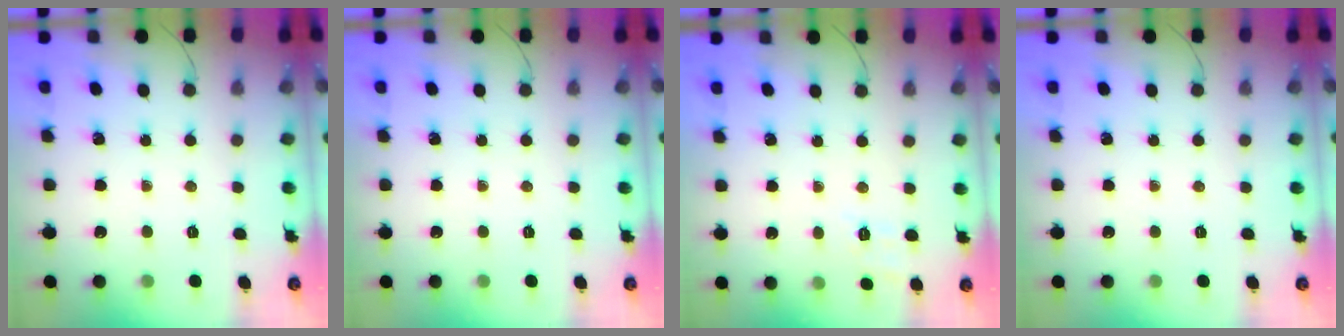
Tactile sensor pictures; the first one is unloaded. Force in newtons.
{"total": 0.0}
{"total": 2.8, "press": 2.1, "slide": 1.9}
{"total": 0.0}